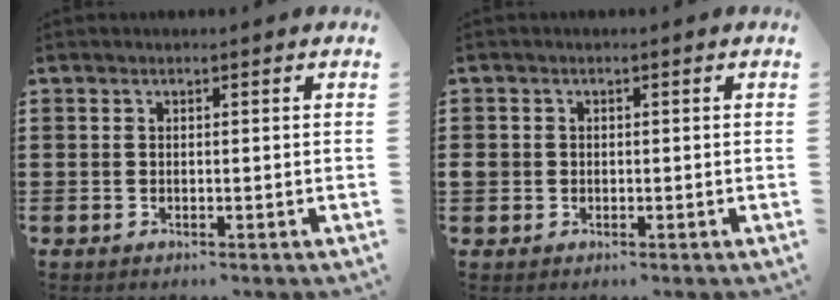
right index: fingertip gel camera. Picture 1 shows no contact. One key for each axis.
{"total": 1.1, "fx": 0.0, "fy": 1.1, "fz": 0.3, "tx": -0.008, "ty": 0.006, "tz": -0.002}